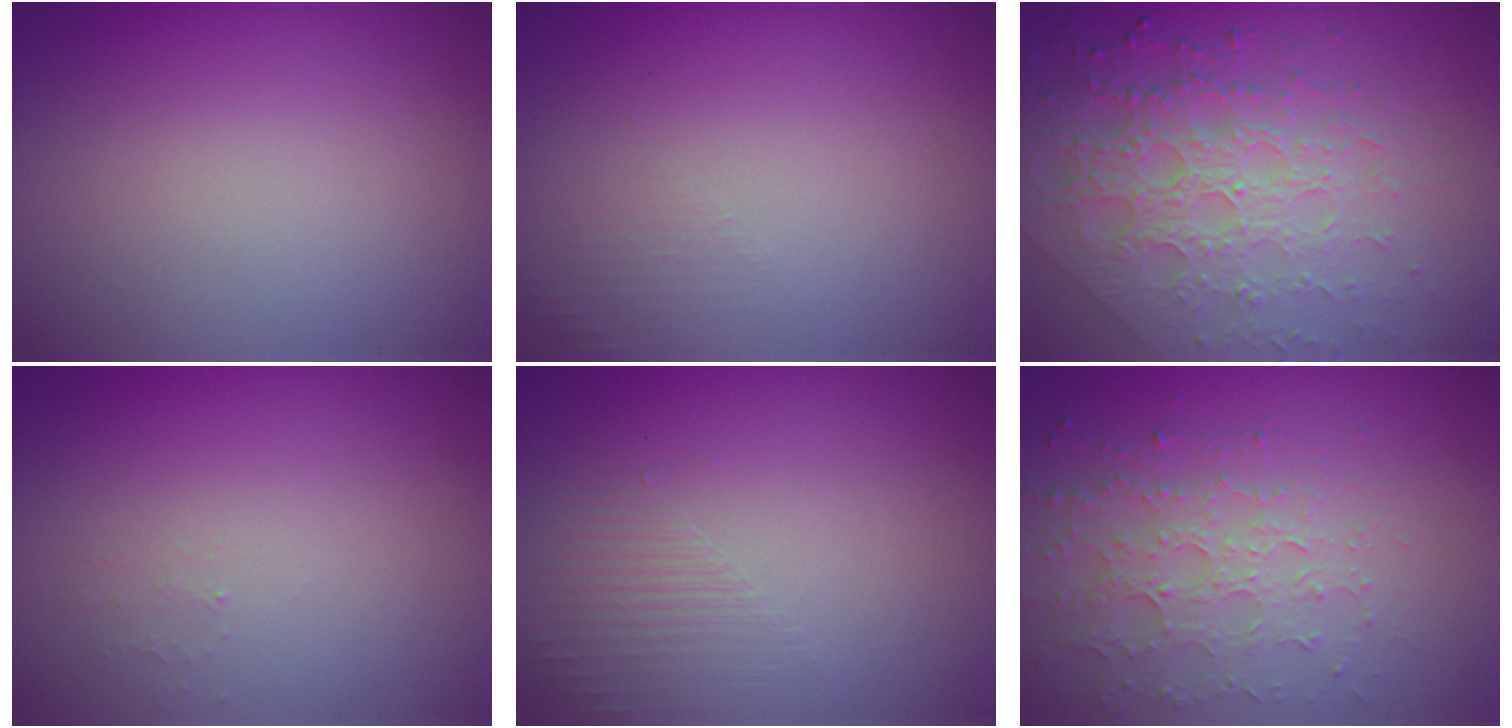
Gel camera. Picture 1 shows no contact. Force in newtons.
{"total": 1.1, "press": 1.1, "slide": 0.3}
{"total": 7.4, "press": 5.4, "slide": 5.1}
{"total": 0.5, "press": 0.5, "slide": 0.1}
{"total": 1.6, "press": 0.4, "slide": 1.5}
{"total": 3.7, "press": 3.7, "slide": 0.5}